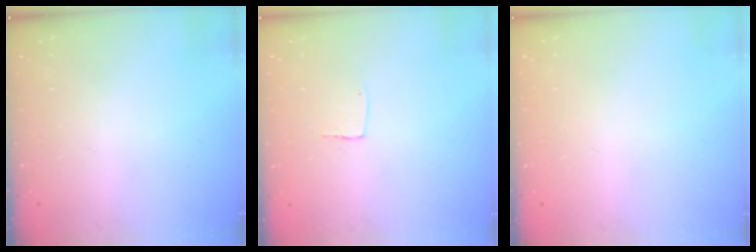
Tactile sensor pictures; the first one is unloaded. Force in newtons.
{"total": 3.8, "press": 3.8, "slide": 0.1}
{"total": 0.0}